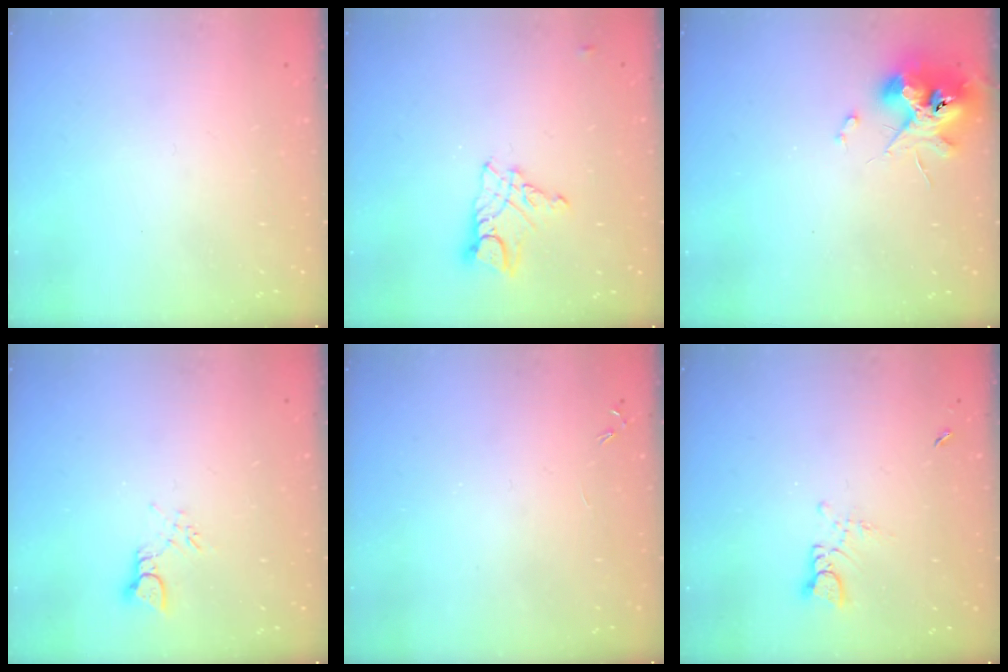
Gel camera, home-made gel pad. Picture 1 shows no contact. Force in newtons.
{"total": 9.0, "press": 9.0, "slide": 0.8}
{"total": 11.9, "press": 11.8, "slide": 1.1}
{"total": 2.8, "press": 2.8, "slide": 0.4}
{"total": 0.0}
{"total": 2.9, "press": 2.9, "slide": 0.2}